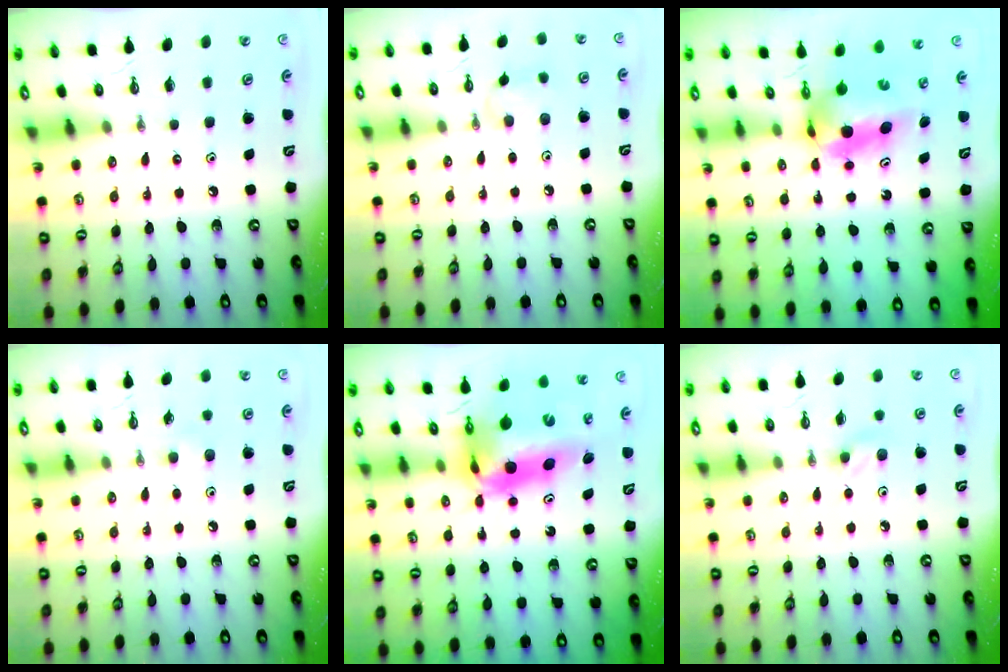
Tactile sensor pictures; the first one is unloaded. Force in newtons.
{"total": 5.8, "press": 5.7, "slide": 1.1}
{"total": 5.3, "press": 5.3, "slide": 0.7}
{"total": 4.6, "press": 4.5, "slide": 0.9}
{"total": 14.0, "press": 13.6, "slide": 3.6}
{"total": 5.7, "press": 5.5, "slide": 1.6}